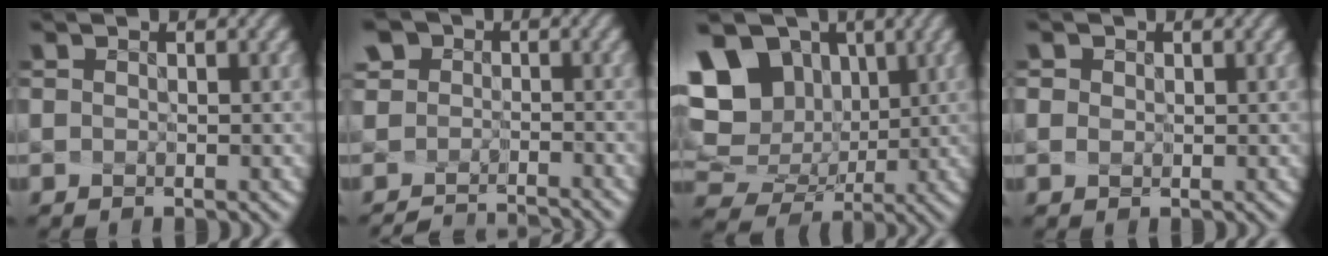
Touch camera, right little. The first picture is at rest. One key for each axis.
{"total": 5.7, "fx": -3.1, "fy": 4.0, "fz": 2.7, "tx": -0.043, "ty": -0.004, "tz": -0.047}
{"total": 12.7, "fx": 3.4, "fy": 10.0, "fz": 7.0, "tx": -0.172, "ty": 0.006, "tz": 0.094}
{"total": 2.3, "fx": 0.9, "fy": 1.8, "fz": 1.1, "tx": -0.035, "ty": 0.004, "tz": 0.016}